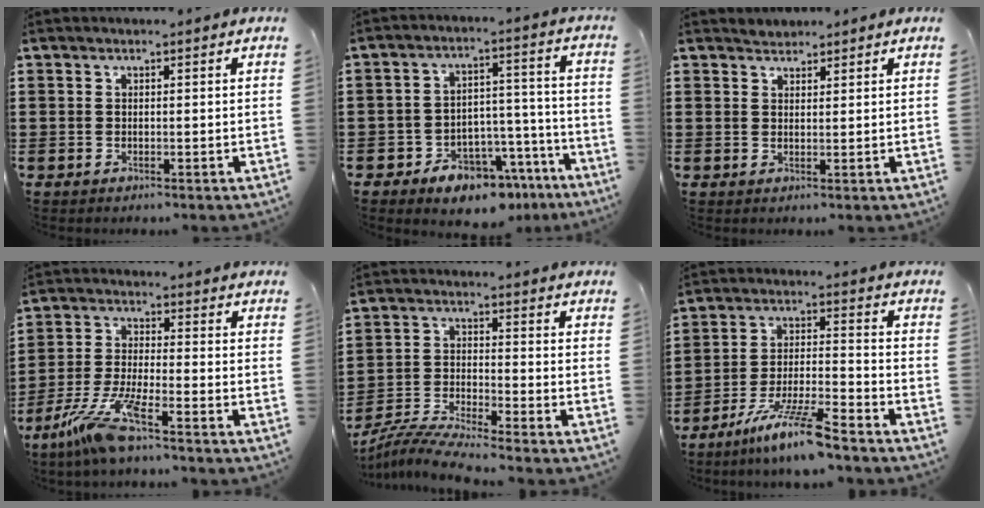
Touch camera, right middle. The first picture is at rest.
{"total": 7.5, "force": [-6.4, 3.1, 2.3], "torque": [-0.031, 0.035, -0.117]}
{"total": 1.5, "force": [1.4, 0.4, -0.5], "torque": [0.004, 0.002, 0.029]}
{"total": 8.2, "force": [-6.0, 0.0, 5.5], "torque": [-0.134, -0.021, -0.122]}
{"total": 6.1, "force": [-5.8, -0.3, 1.8], "torque": [-0.048, -0.016, -0.118]}
{"total": 9.6, "force": [-7.6, 0.5, 5.9], "torque": [-0.121, -0.002, -0.147]}